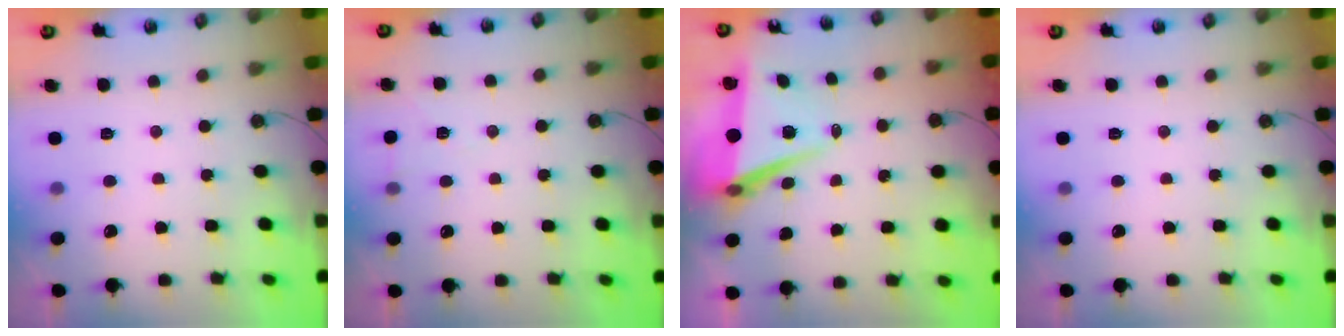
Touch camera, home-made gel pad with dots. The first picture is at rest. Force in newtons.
{"total": 4.7, "press": 3.0, "slide": 3.6}
{"total": 7.1, "press": 6.2, "slide": 3.5}
{"total": 0.0}